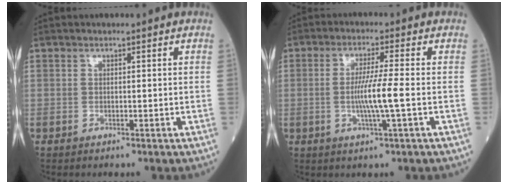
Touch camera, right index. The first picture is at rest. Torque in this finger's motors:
{"motor_torque": [1.12, -0.11, 0.62, 0.18]}